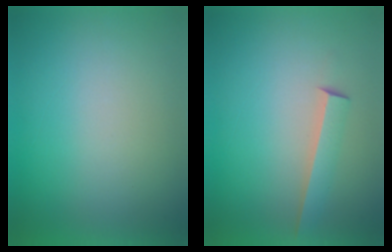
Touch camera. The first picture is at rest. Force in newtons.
{"total": 2.7}